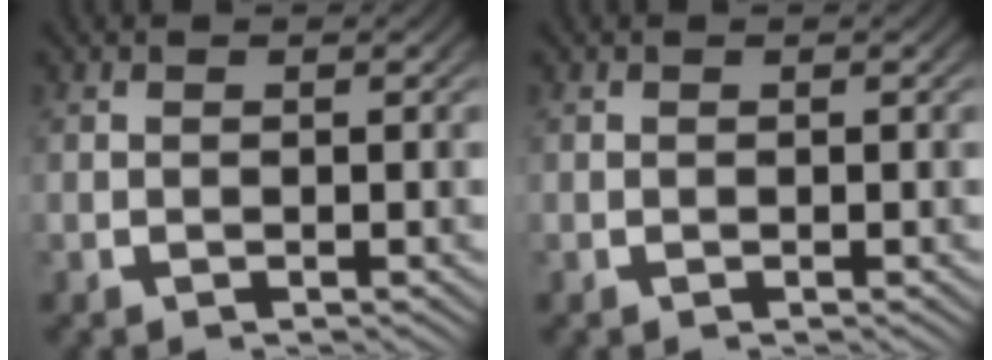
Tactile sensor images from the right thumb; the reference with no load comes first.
{"total": 0.0}